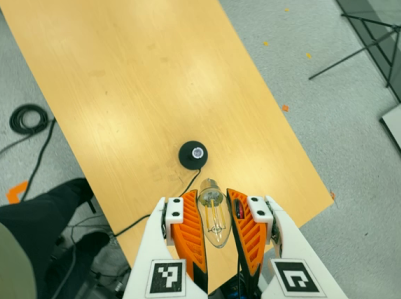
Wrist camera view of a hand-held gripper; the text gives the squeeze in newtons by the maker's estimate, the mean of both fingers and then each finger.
{"total": 21.0, "left": 23.1, "right": 18.9}